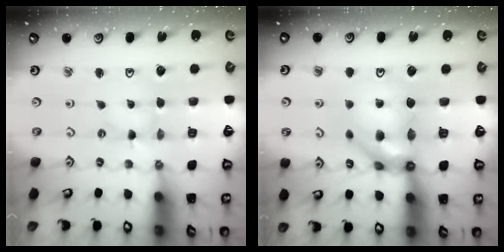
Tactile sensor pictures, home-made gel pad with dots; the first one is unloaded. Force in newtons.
{"total": 11.6, "press": 11.4, "slide": 1.9}